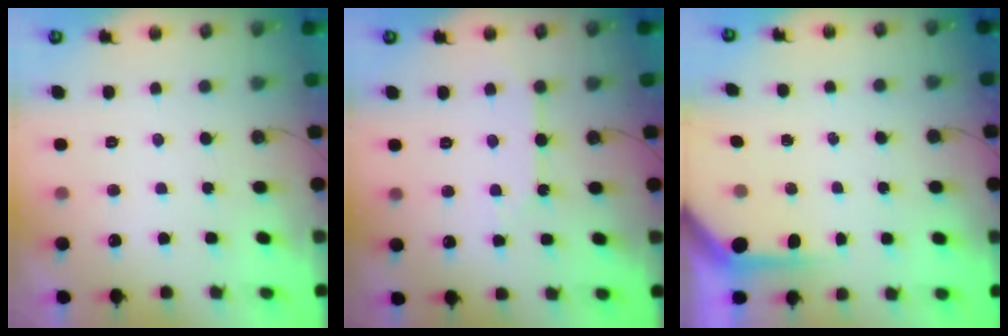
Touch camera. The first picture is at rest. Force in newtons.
{"total": 2.5, "press": 2.5, "slide": 0.4}
{"total": 3.7, "press": 3.7, "slide": 0.3}